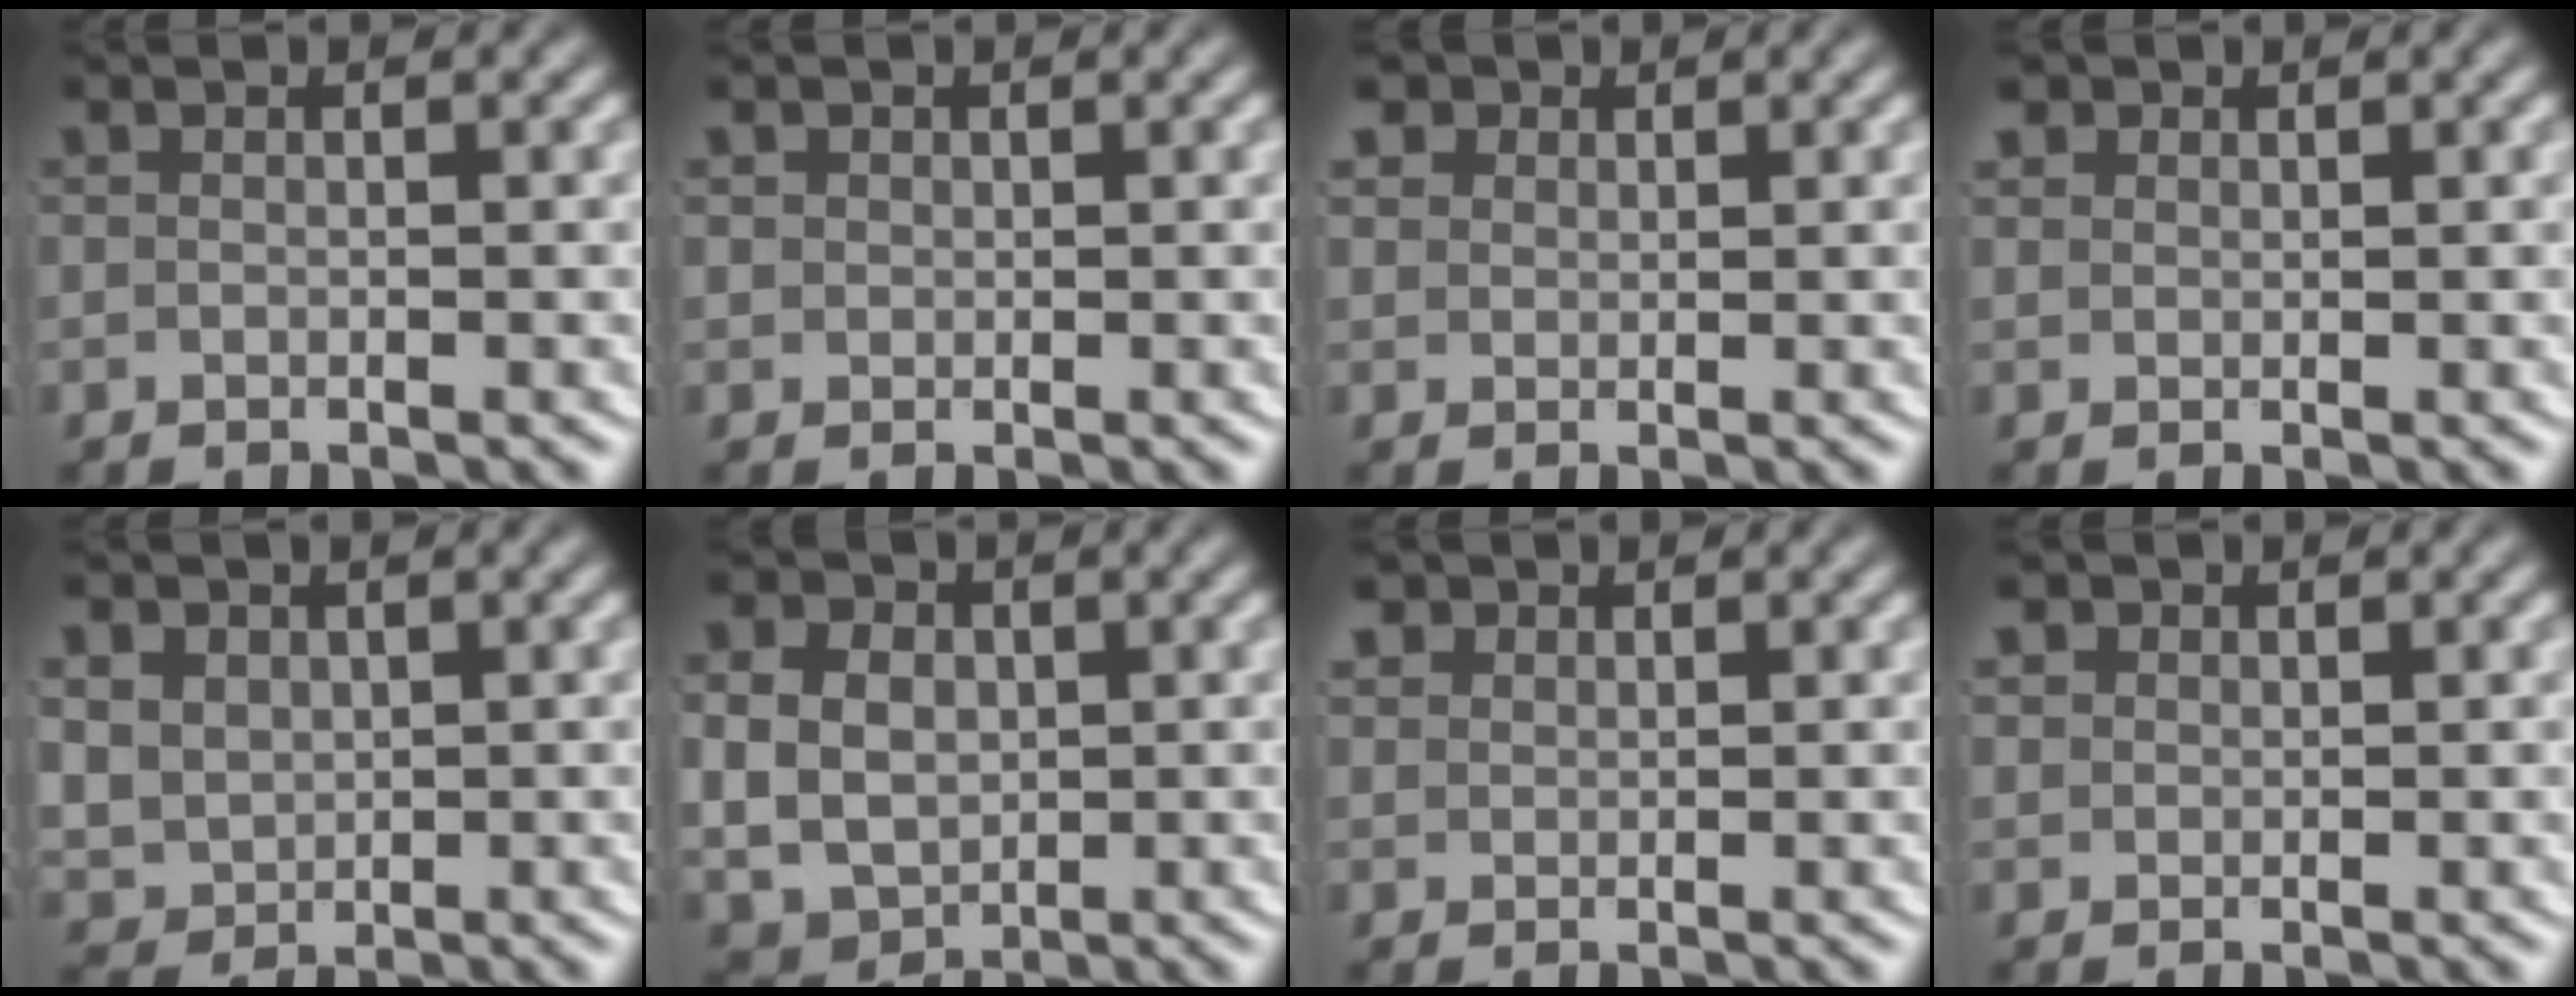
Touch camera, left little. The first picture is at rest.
{"total": 1.3, "force": [0.5, 1.1, 0.3], "torque": [-0.014, -0.008, 0.014]}
{"total": 3.3, "force": [1.9, 2.4, 1.3], "torque": [-0.038, -0.006, 0.036]}
{"total": 1.3, "force": [1.0, 0.8, 0.3], "torque": [-0.015, -0.004, 0.026]}
{"total": 5.1, "force": [0.6, 4.7, 1.9], "torque": [-0.066, -0.028, 0.025]}
{"total": 8.5, "force": [-0.6, 7.6, 3.7], "torque": [-0.089, -0.042, 0.003]}
{"total": 1.6, "force": [1.3, 0.9, 0.4], "torque": [-0.018, -0.004, 0.032]}
{"total": 1.6, "force": [1.0, 1.2, 0.5], "torque": [-0.021, -0.007, 0.026]}